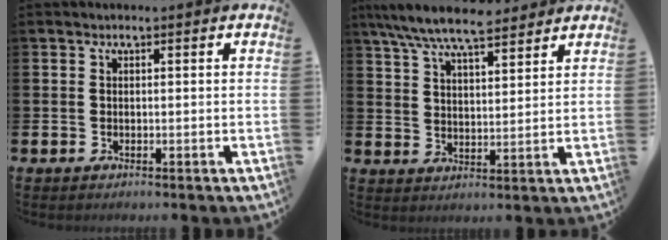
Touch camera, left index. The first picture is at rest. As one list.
[{"total": 8.2, "force": [7.5, 1.5, 2.9], "torque": [-0.078, -0.029, 0.136]}]